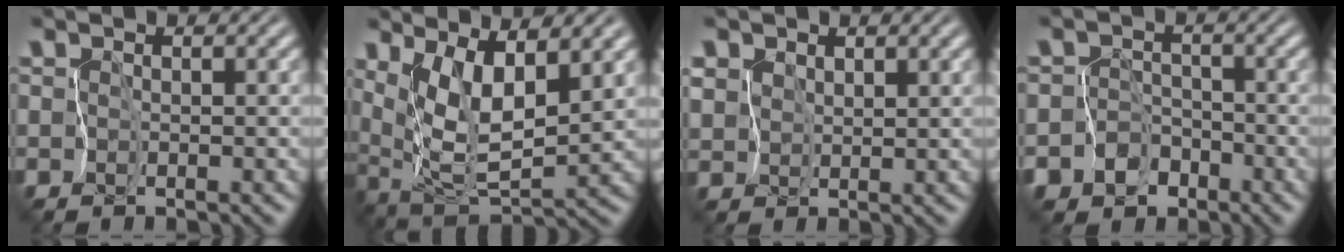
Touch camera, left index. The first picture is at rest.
{"total": 5.3, "force": [3.0, 1.1, 4.2], "torque": [-0.093, -0.015, 0.068]}
{"total": 4.0, "force": [2.9, 2.4, 1.4], "torque": [-0.046, 0.018, 0.049]}
{"total": 6.2, "force": [-4.0, 4.7, 0.1], "torque": [0.022, -0.010, -0.076]}